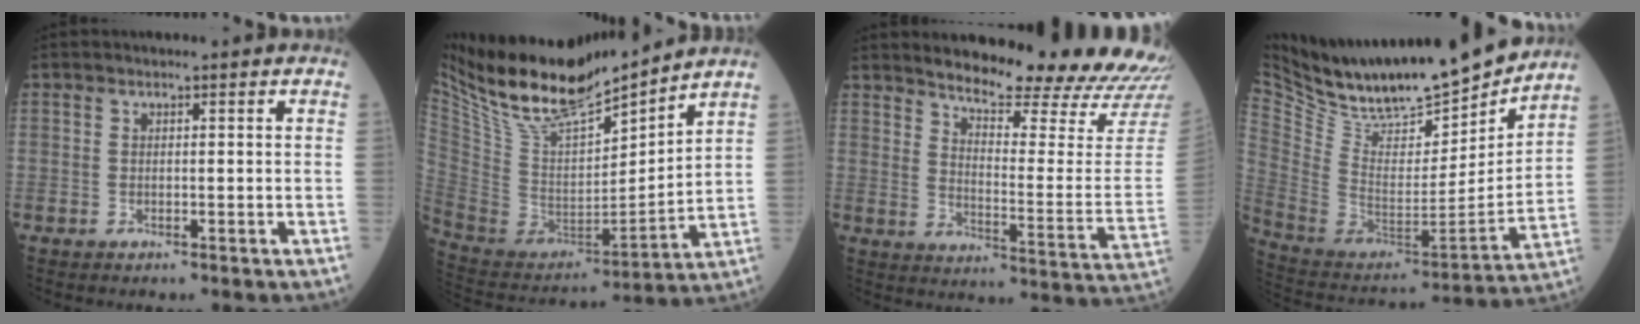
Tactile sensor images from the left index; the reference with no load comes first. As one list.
[{"total": 18.7, "force": [15.8, 2.9, 9.4], "torque": [-0.184, -0.003, 0.301]}, {"total": 22.4, "force": [20.8, 0.6, 8.2], "torque": [-0.117, -0.108, 0.254]}, {"total": 25.9, "force": [22.6, 6.4, 11.0], "torque": [-0.213, -0.040, 0.354]}]